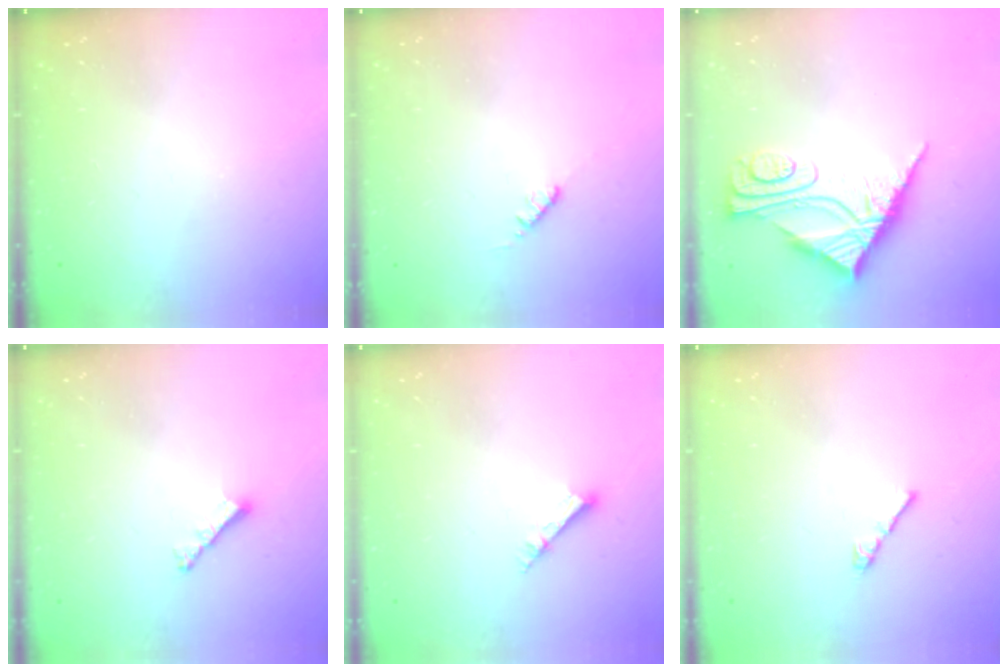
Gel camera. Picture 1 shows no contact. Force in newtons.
{"total": 2.8, "press": 2.8, "slide": 0.4}
{"total": 8.8, "press": 8.8, "slide": 0.7}
{"total": 3.2, "press": 3.2, "slide": 0.7}
{"total": 2.6, "press": 2.5, "slide": 0.2}
{"total": 3.0, "press": 2.9, "slide": 0.8}